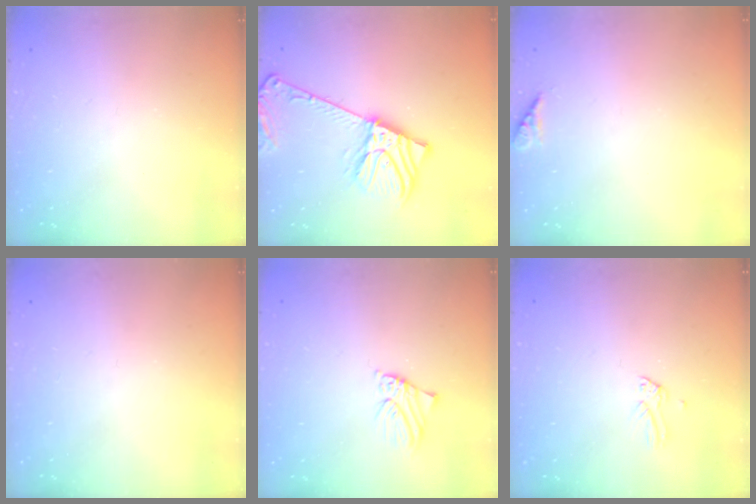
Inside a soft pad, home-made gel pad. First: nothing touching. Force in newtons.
{"total": 12.7, "press": 12.5, "slide": 2.6}
{"total": 7.2, "press": 7.1, "slide": 0.9}
{"total": 0.0}
{"total": 1.6, "press": 1.6, "slide": 0.1}
{"total": 0.0}